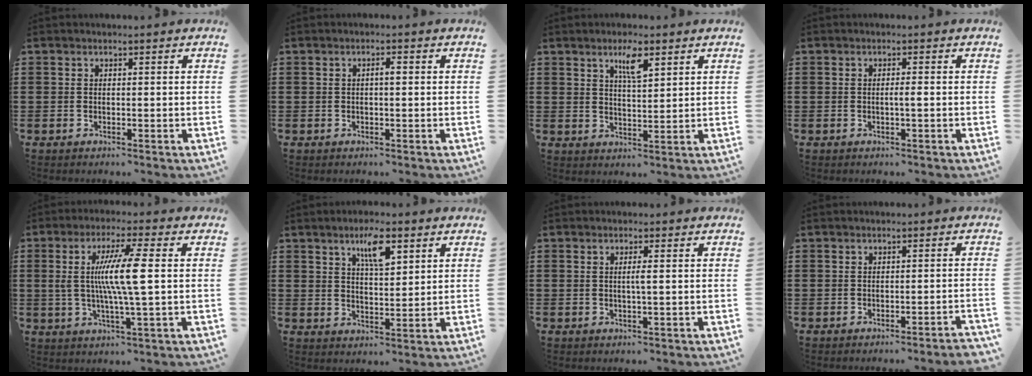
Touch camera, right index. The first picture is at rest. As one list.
[{"total": 1.2, "force": [0.0, 0.3, 1.2], "torque": [-0.023, 0.001, 0.000]}, {"total": 4.6, "force": [2.7, 1.2, 3.5], "torque": [-0.061, 0.001, 0.042]}, {"total": 1.2, "force": [-0.2, 0.0, 1.2], "torque": [-0.024, -0.003, -0.004]}, {"total": 9.3, "force": [0.7, 0.1, 9.3], "torque": [-0.179, -0.005, 0.002]}, {"total": 5.8, "force": [3.2, 1.6, 4.5], "torque": [-0.075, 0.000, 0.049]}, {"total": 1.5, "force": [0.1, -0.2, 1.5], "torque": [-0.029, -0.004, -0.001]}, {"total": 1.5, "force": [-1.3, -0.2, 0.8], "torque": [-0.014, -0.001, -0.024]}]